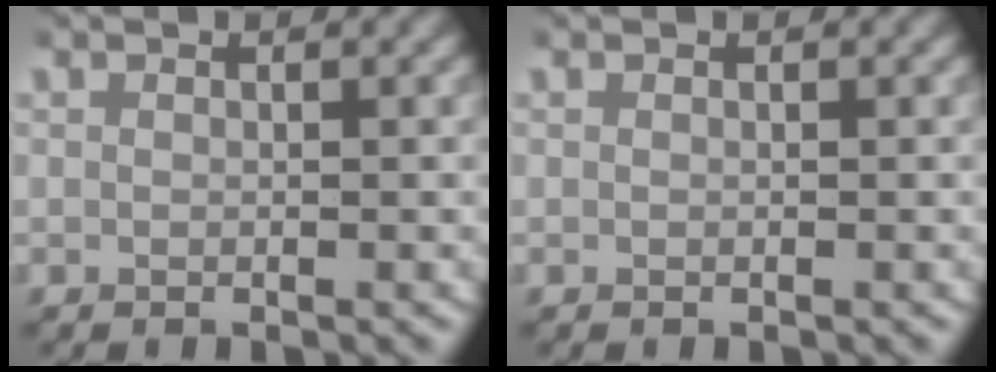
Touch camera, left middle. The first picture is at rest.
{"total": 0.0}